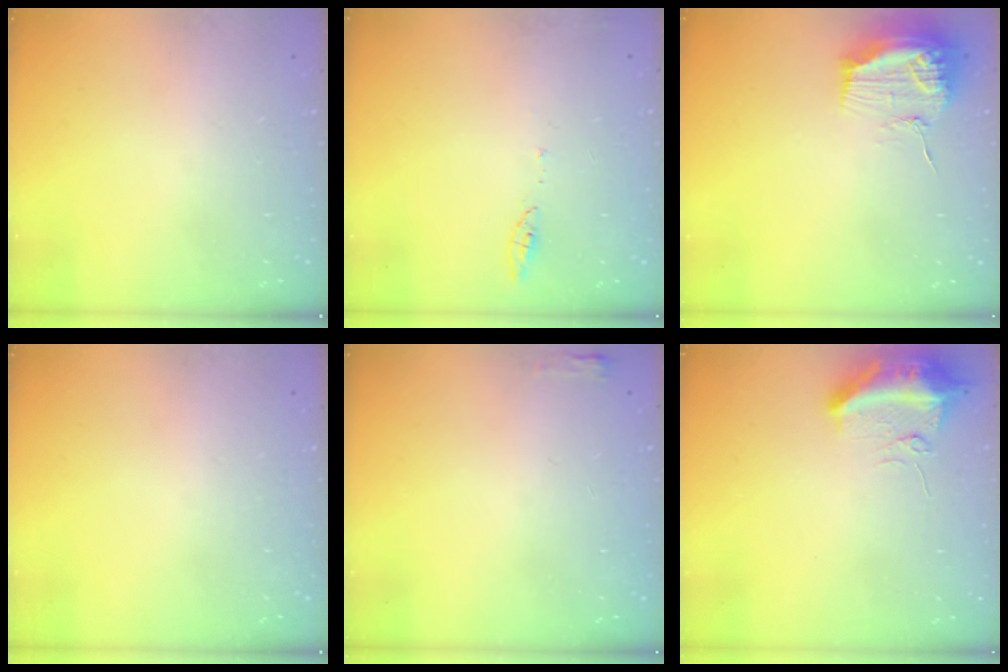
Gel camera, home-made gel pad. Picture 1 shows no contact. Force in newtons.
{"total": 4.8, "press": 4.8, "slide": 0.6}
{"total": 15.6, "press": 15.6, "slide": 0.1}
{"total": 0.0}
{"total": 2.7, "press": 2.6, "slide": 0.8}
{"total": 12.3, "press": 10.8, "slide": 5.9}